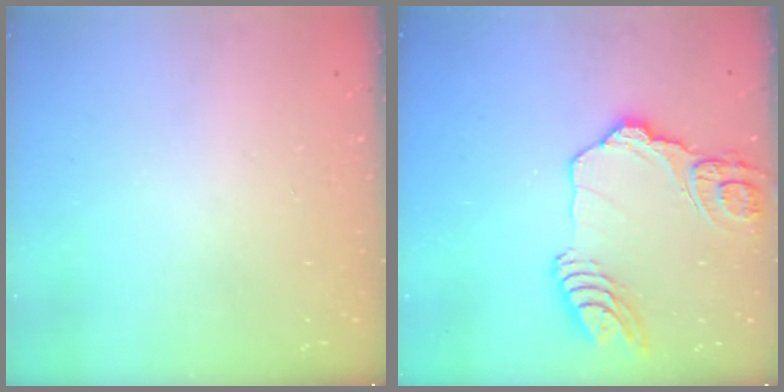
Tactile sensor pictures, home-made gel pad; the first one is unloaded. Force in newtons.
{"total": 18.6, "press": 18.5, "slide": 2.1}